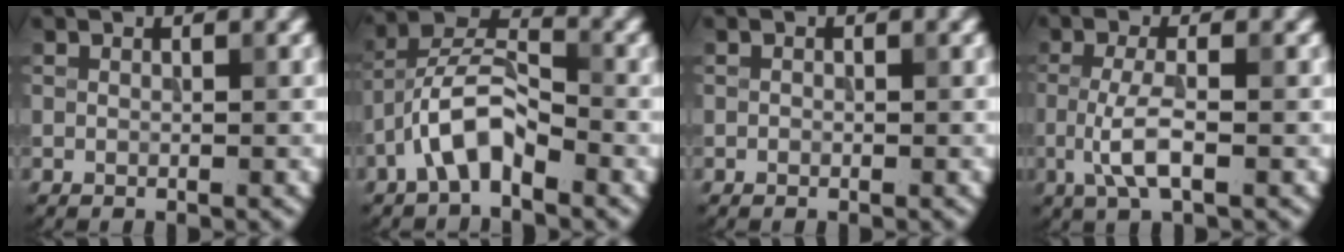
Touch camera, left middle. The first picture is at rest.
{"total": 5.3, "force": [-3.0, 2.1, 3.8], "torque": [-0.068, 0.018, -0.061]}
{"total": 0.0}
{"total": 3.6, "force": [-0.9, 1.0, 3.4], "torque": [-0.074, -0.003, -0.023]}